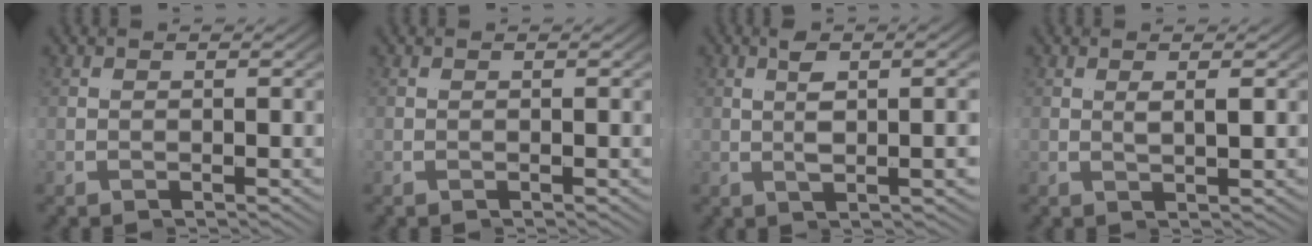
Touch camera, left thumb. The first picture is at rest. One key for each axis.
{"total": 0.0}
{"total": 3.1, "fx": -0.1, "fy": -2.5, "fz": 1.9, "tx": -0.019, "ty": 0.028, "tz": -0.013}
{"total": 1.7, "fx": 0.6, "fy": -1.4, "fz": 0.9, "tx": -0.001, "ty": 0.012, "tz": 0.001}